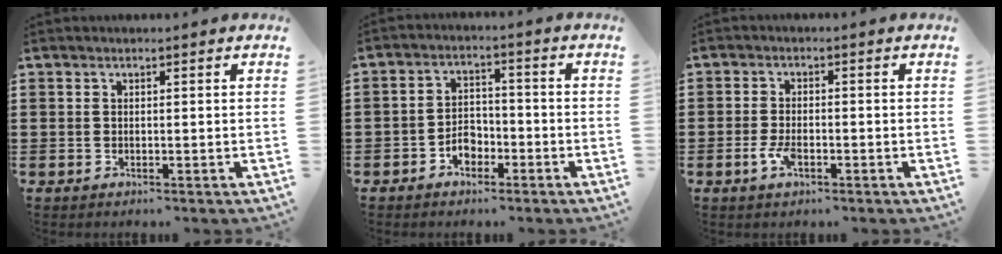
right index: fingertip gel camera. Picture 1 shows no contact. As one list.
[{"total": 3.6, "force": [-2.3, 2.4, 1.4], "torque": [-0.029, 0.007, -0.046]}, {"total": 3.2, "force": [-1.3, 1.3, 2.6], "torque": [-0.068, -0.008, -0.028]}]